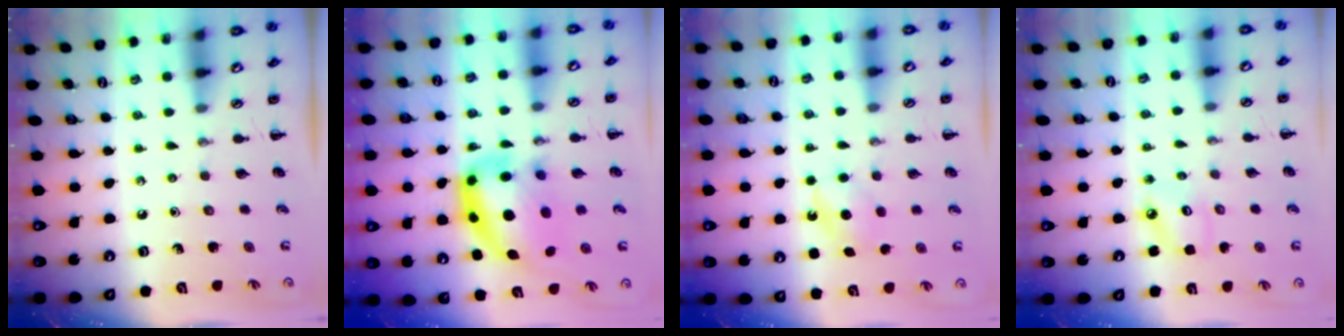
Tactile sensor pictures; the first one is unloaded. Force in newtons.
{"total": 14.3, "press": 13.9, "slide": 3.6}
{"total": 5.5, "press": 5.3, "slide": 1.4}
{"total": 4.2, "press": 4.2, "slide": 0.4}